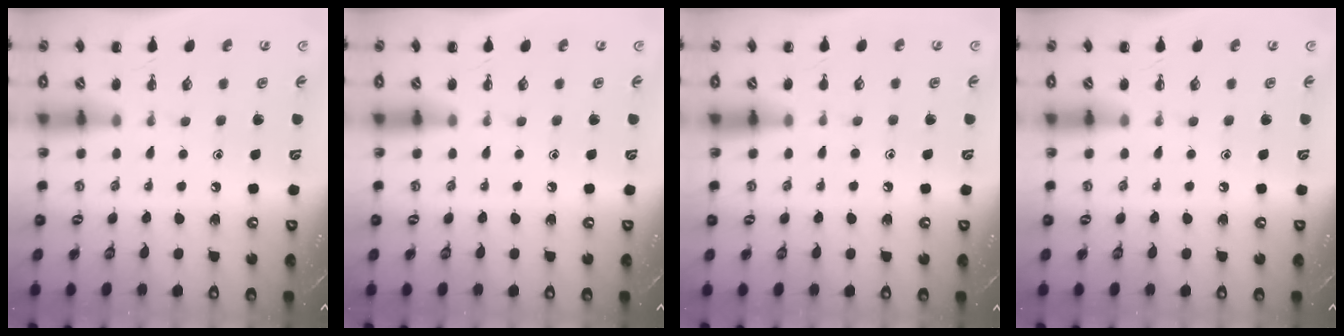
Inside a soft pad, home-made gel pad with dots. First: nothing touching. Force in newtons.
{"total": 0.0}
{"total": 5.1, "press": 4.8, "slide": 1.8}
{"total": 0.0}